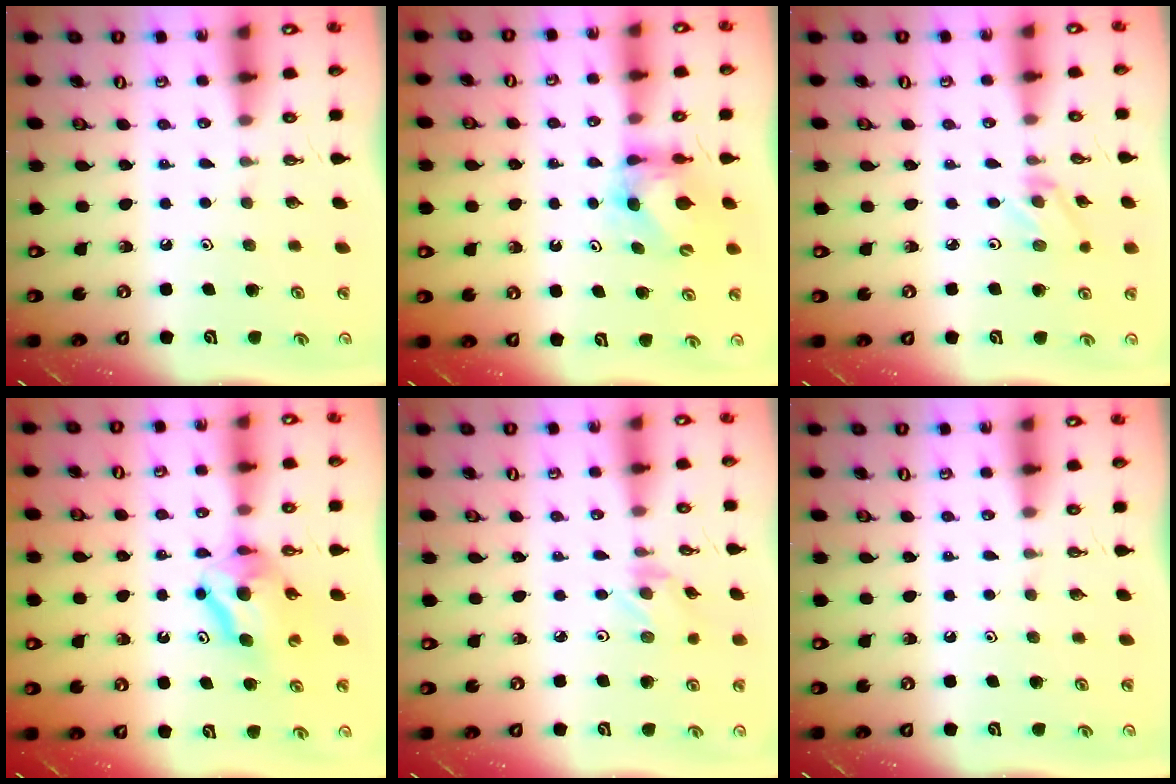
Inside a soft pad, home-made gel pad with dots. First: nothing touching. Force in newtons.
{"total": 6.3, "press": 6.3, "slide": 0.6}
{"total": 2.2, "press": 2.2, "slide": 0.3}
{"total": 9.5, "press": 9.4, "slide": 0.9}
{"total": 0.8, "press": 0.6, "slide": 0.5}
{"total": 0.0}